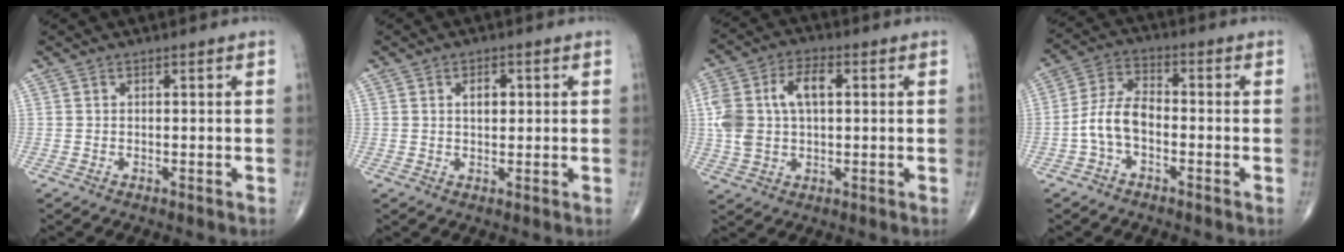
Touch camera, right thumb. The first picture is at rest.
{"total": 3.4, "force": [0.9, 2.1, 2.5], "torque": [-0.029, -0.002, 0.013]}
{"total": 12.5, "force": [2.2, 7.3, 10.0], "torque": [-0.201, 0.019, 0.044]}
{"total": 7.6, "force": [-2.2, 4.3, 5.9], "torque": [-0.116, 0.032, -0.051]}